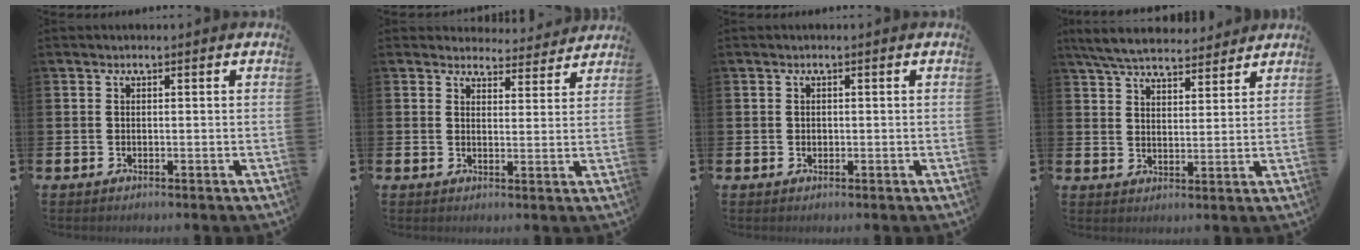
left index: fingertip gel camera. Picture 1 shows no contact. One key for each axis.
{"total": 4.2, "fx": 4.0, "fy": 1.2, "fz": -0.2, "tx": 0.008, "ty": -0.036, "tz": 0.068}
{"total": 0.6, "fx": 0.2, "fy": 0.6, "fz": 0.2, "tx": -0.002, "ty": 0.006, "tz": 0.001}
{"total": 6.5, "fx": 6.2, "fy": 1.4, "fz": 1.5, "tx": -0.054, "ty": -0.025, "tz": 0.113}